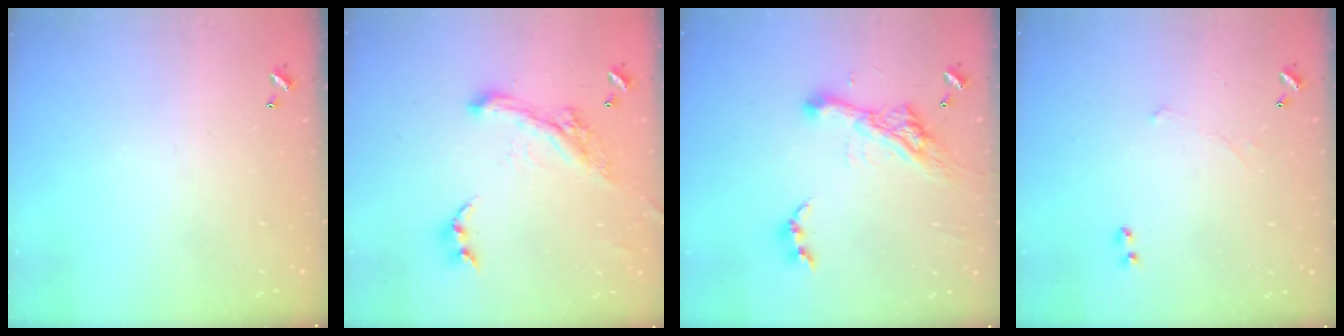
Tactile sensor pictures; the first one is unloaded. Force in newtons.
{"total": 3.2, "press": 2.9, "slide": 1.2}
{"total": 11.0, "press": 10.9, "slide": 1.4}
{"total": 1.7, "press": 1.7, "slide": 0.4}